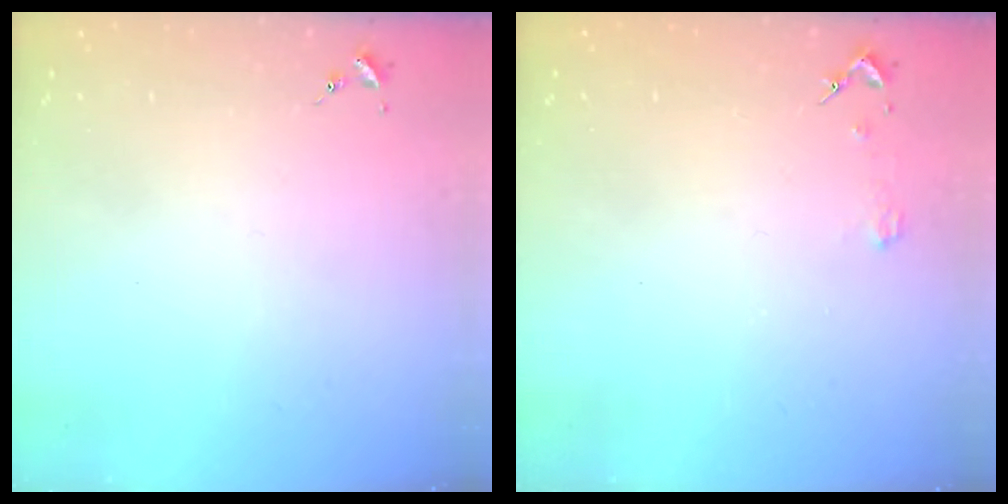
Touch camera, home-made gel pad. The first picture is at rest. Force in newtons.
{"total": 2.3, "press": 2.3, "slide": 0.2}